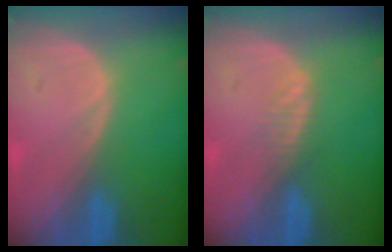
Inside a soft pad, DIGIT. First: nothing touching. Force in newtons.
{"total": 1.6, "press": 1.6, "slide": 0.1}